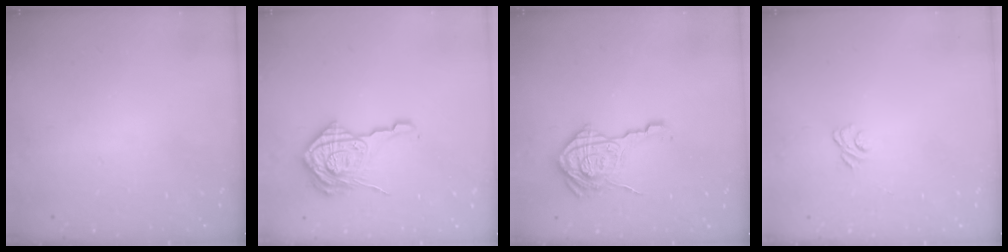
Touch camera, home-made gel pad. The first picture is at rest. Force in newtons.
{"total": 17.6, "press": 17.6, "slide": 1.2}
{"total": 17.5, "press": 17.5, "slide": 0.7}
{"total": 3.1, "press": 2.8, "slide": 1.3}